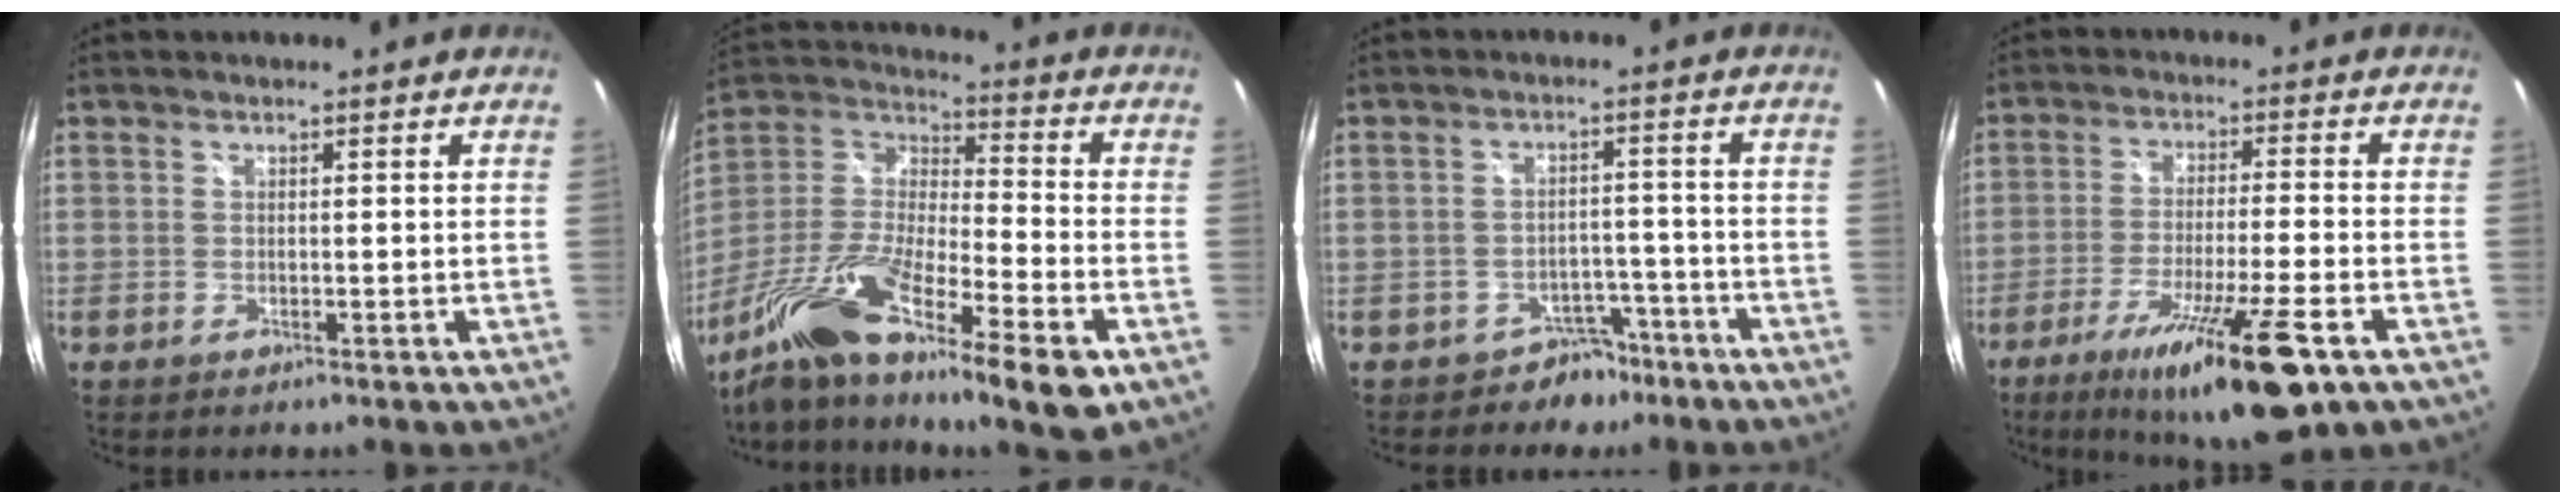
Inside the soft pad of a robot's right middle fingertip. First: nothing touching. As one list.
[{"total": 22.8, "force": [-13.2, 4.7, 17.9], "torque": [-0.322, -0.036, -0.245]}, {"total": 5.3, "force": [-4.0, 3.5, 0.3], "torque": [-0.002, 0.029, -0.055]}, {"total": 16.8, "force": [-9.6, 2.1, 13.7], "torque": [-0.248, -0.043, -0.158]}]